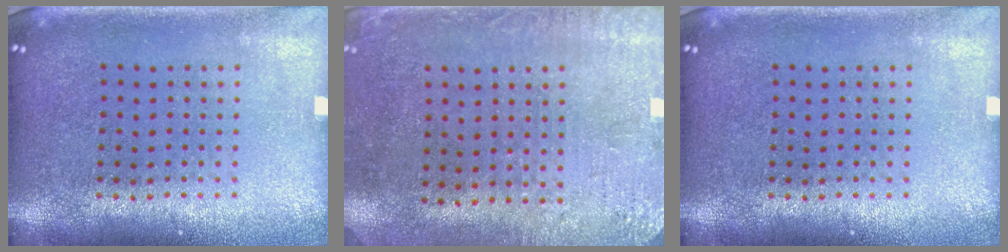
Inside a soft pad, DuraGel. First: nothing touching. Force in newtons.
{"total": 3.2, "press": 2.6, "slide": 2.0}
{"total": 0.0}